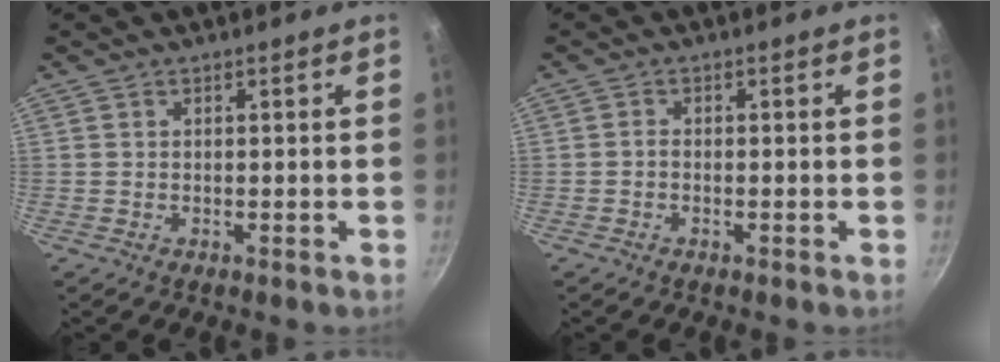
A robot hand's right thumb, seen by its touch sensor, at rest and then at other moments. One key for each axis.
{"total": 0.9, "fx": -0.5, "fy": 0.4, "fz": 0.6, "tx": -0.019, "ty": 0.007, "tz": -0.014}